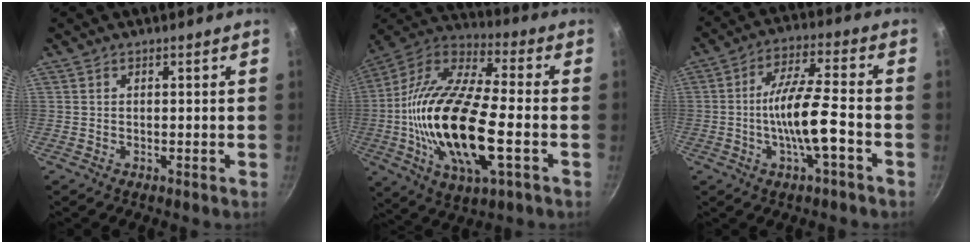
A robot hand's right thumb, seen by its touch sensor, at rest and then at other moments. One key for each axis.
{"total": 25.1, "fx": -4.0, "fy": 9.8, "fz": 22.8, "tx": -0.443, "ty": 0.021, "tz": -0.088}
{"total": 10.7, "fx": -3.1, "fy": 2.4, "fz": 10.0, "tx": -0.183, "ty": 0.028, "tz": -0.061}